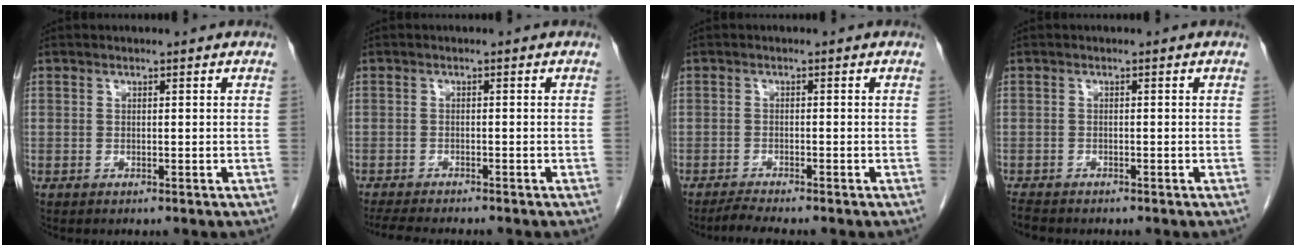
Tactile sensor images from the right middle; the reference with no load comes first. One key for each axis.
{"total": 7.1, "fx": -6.3, "fy": 0.8, "fz": 3.3, "tx": -0.049, "ty": -0.014, "tz": -0.096}
{"total": 2.8, "fx": -2.6, "fy": -0.4, "fz": 1.1, "tx": -0.027, "ty": -0.011, "tz": -0.048}
{"total": 2.4, "fx": -2.2, "fy": 0.6, "fz": 0.8, "tx": -0.018, "ty": -0.007, "tz": -0.034}